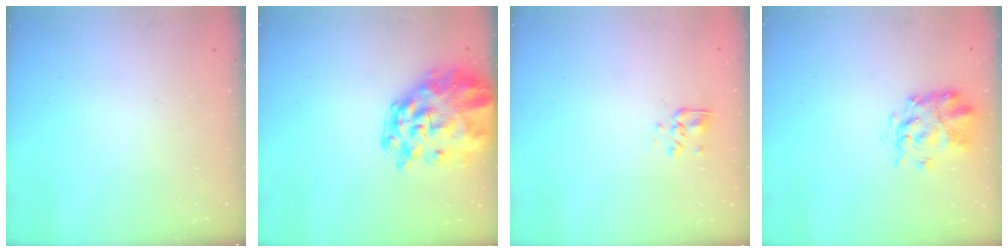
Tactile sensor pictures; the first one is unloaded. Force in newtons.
{"total": 12.3, "press": 11.7, "slide": 4.0}
{"total": 2.9, "press": 2.6, "slide": 1.3}
{"total": 3.8, "press": 3.5, "slide": 1.6}